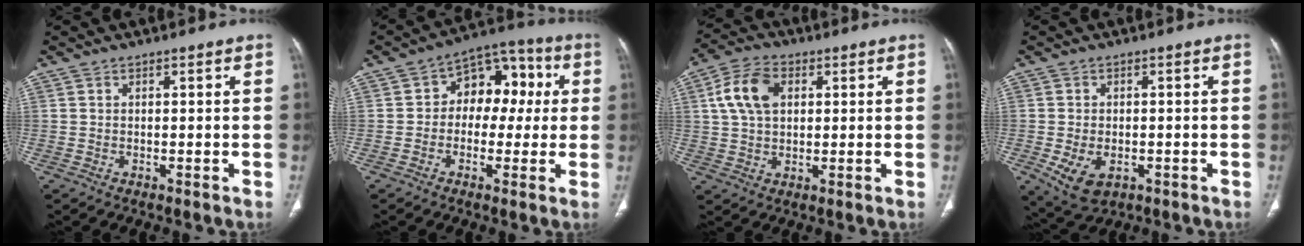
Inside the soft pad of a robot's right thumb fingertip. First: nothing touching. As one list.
[{"total": 11.5, "force": [0.9, 8.3, 7.9], "torque": [-0.061, 0.038, 0.000]}, {"total": 9.4, "force": [2.4, 6.3, 6.6], "torque": [-0.121, 0.010, 0.041]}, {"total": 6.9, "force": [-2.3, 4.5, 4.8], "torque": [-0.084, -0.002, -0.026]}]